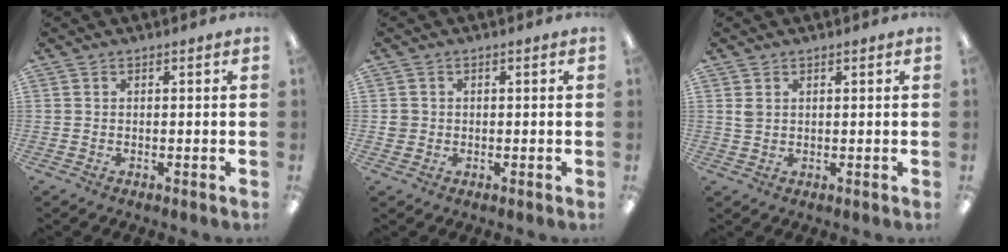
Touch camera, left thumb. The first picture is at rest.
{"total": 1.9, "force": [-0.1, 1.8, 0.3], "torque": [-0.008, 0.004, -0.006]}
{"total": 1.9, "force": [0.9, 1.3, 1.0], "torque": [-0.022, 0.004, 0.016]}